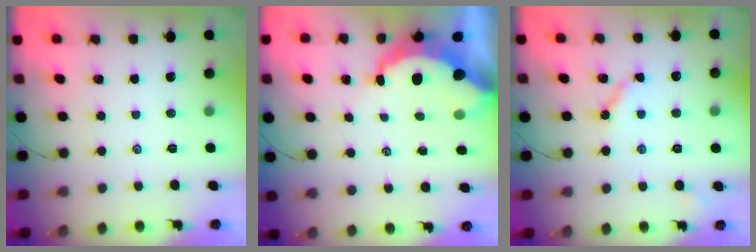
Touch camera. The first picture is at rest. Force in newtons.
{"total": 9.5, "press": 9.5, "slide": 0.8}
{"total": 5.5, "press": 5.5, "slide": 0.2}